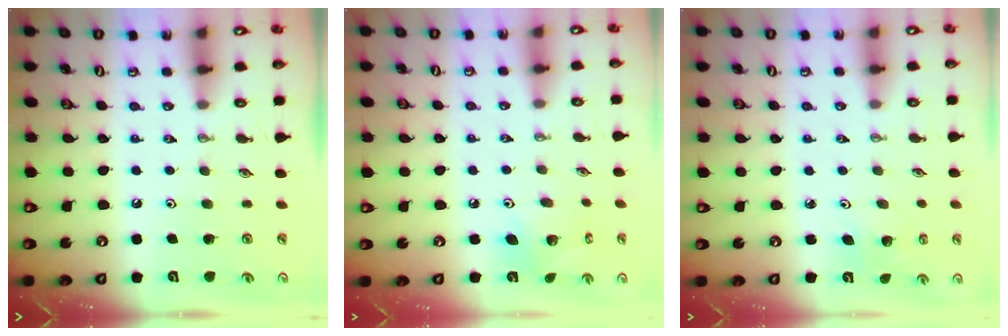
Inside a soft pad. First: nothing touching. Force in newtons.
{"total": 6.6, "press": 6.6, "slide": 0.3}
{"total": 2.8, "press": 2.8, "slide": 0.3}